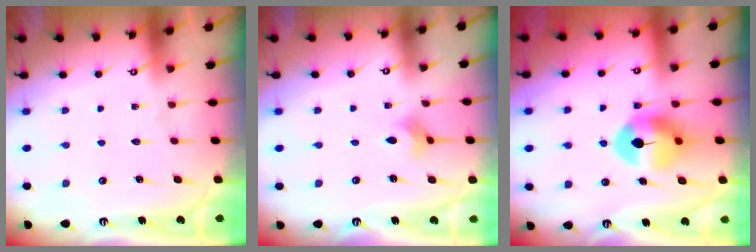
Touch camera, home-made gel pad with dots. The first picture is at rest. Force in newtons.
{"total": 2.8, "press": 2.8, "slide": 0.7}
{"total": 8.5, "press": 8.5, "slide": 0.3}